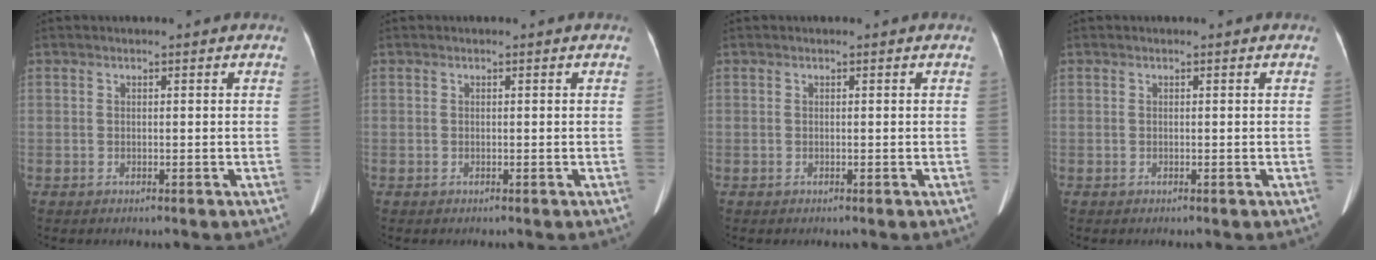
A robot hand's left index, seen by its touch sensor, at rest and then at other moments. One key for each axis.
{"total": 0.0}
{"total": 0.0}
{"total": 0.0}